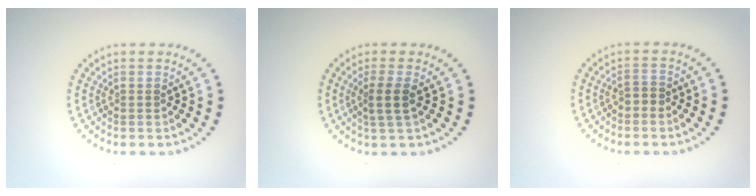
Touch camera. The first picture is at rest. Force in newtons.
{"total": 2.1, "press": 1.7, "slide": 1.2}
{"total": 0.8, "press": 0.8, "slide": 0.3}